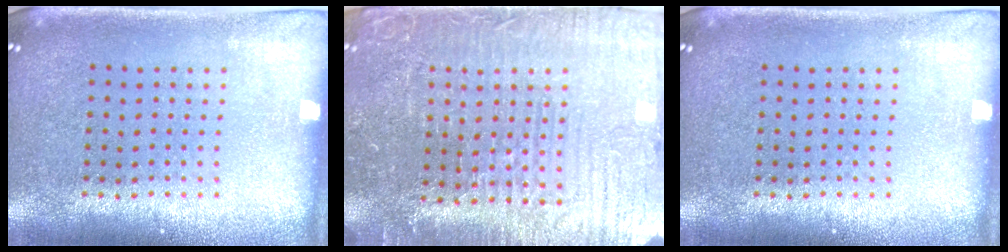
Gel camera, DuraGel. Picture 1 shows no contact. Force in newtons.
{"total": 4.5, "press": 4.3, "slide": 1.2}
{"total": 0.0}